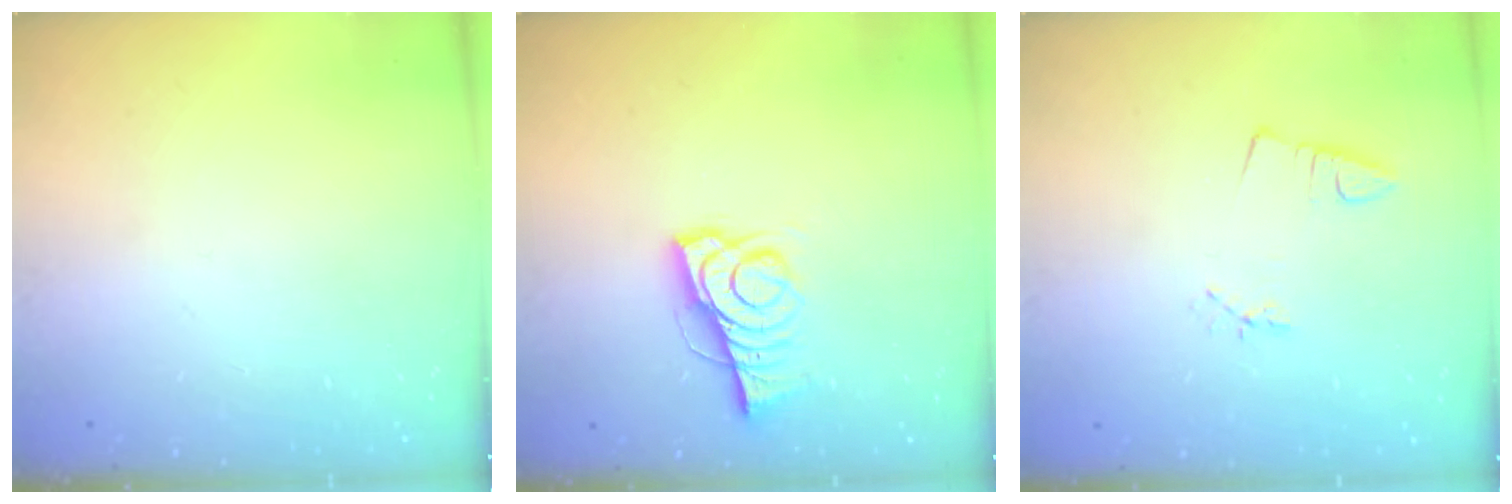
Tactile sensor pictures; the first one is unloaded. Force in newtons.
{"total": 7.8, "press": 7.7, "slide": 0.6}
{"total": 2.0, "press": 1.4, "slide": 1.4}